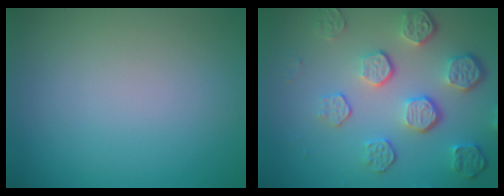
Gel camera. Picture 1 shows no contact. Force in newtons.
{"total": 5.6, "press": 3.9, "slide": 4.0}